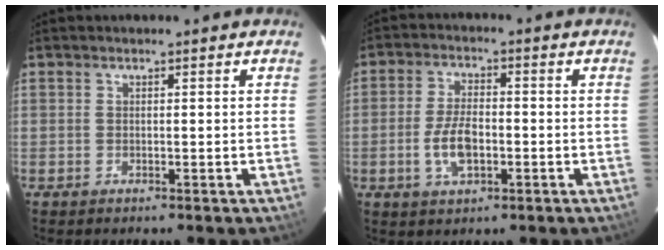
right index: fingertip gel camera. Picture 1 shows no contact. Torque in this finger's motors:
{"motor_torque": [0.97, -0.18, 0.51, 0.05]}